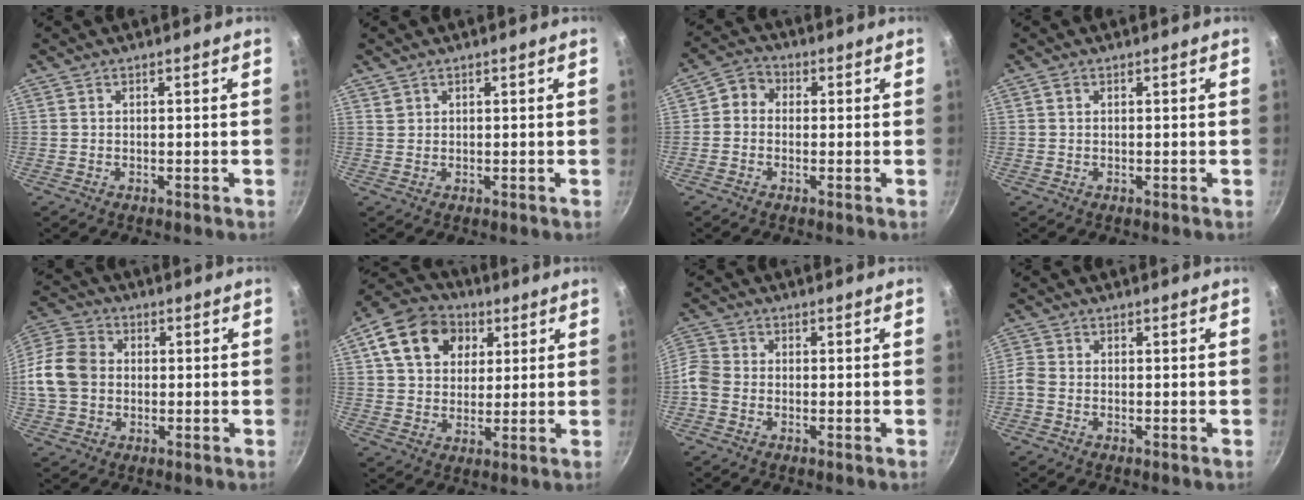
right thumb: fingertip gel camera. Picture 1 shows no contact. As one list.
[{"total": 1.0, "force": [0.6, 0.8, 0.2], "torque": [0.008, 0.008, 0.014]}, {"total": 4.3, "force": [-0.1, 3.8, 2.0], "torque": [-0.018, 0.012, -0.022]}, {"total": 1.0, "force": [0.4, 0.8, 0.5], "torque": [-0.007, 0.002, 0.005]}, {"total": 12.0, "force": [-0.1, 9.7, 7.0], "torque": [-0.117, 0.019, -0.018]}, {"total": 14.5, "force": [5.3, 11.2, 7.7], "torque": [-0.112, 0.007, 0.078]}, {"total": 6.4, "force": [-2.1, 5.2, 3.2], "torque": [-0.072, 0.016, -0.061]}, {"total": 2.3, "force": [-1.2, 1.5, 1.2], "torque": [-0.033, 0.005, -0.031]}]